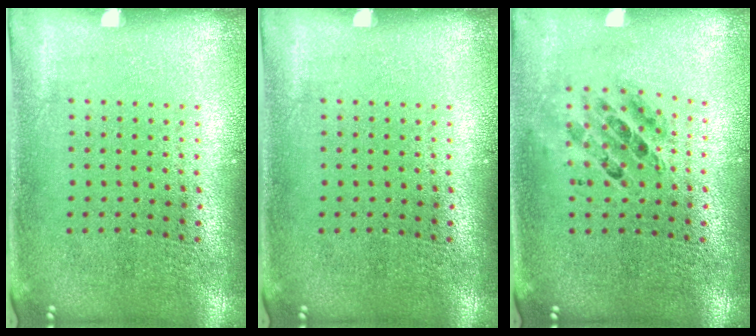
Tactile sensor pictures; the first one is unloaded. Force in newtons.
{"total": 0.0}
{"total": 0.8, "press": 0.7, "slide": 0.2}